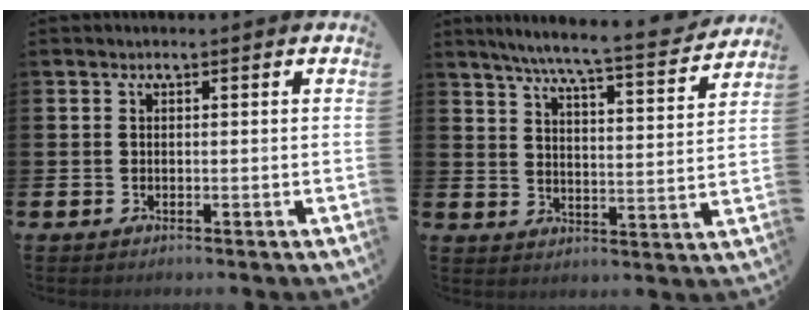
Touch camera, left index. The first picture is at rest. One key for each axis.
{"total": 7.7, "fx": 7.0, "fy": 0.1, "fz": 3.2, "tx": -0.077, "ty": -0.047, "tz": 0.119}